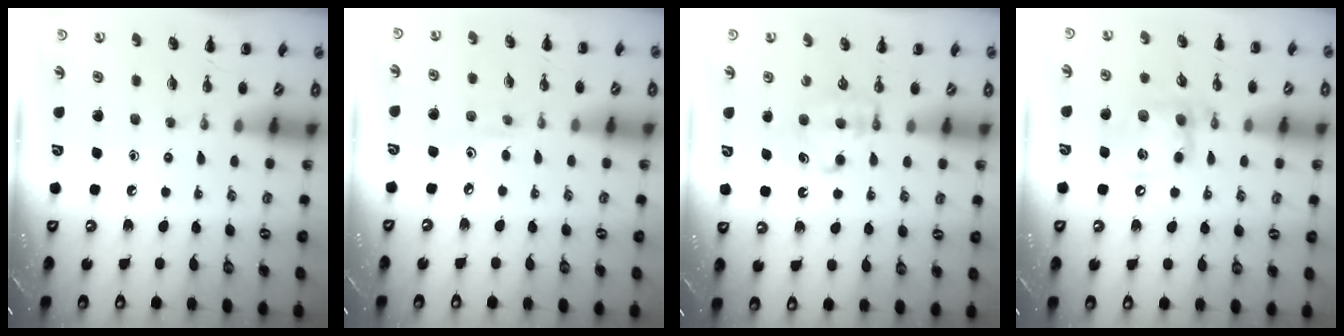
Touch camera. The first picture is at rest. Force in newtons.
{"total": 4.4, "press": 4.2, "slide": 1.4}
{"total": 5.5, "press": 5.3, "slide": 1.4}
{"total": 14.1, "press": 14.0, "slide": 2.2}